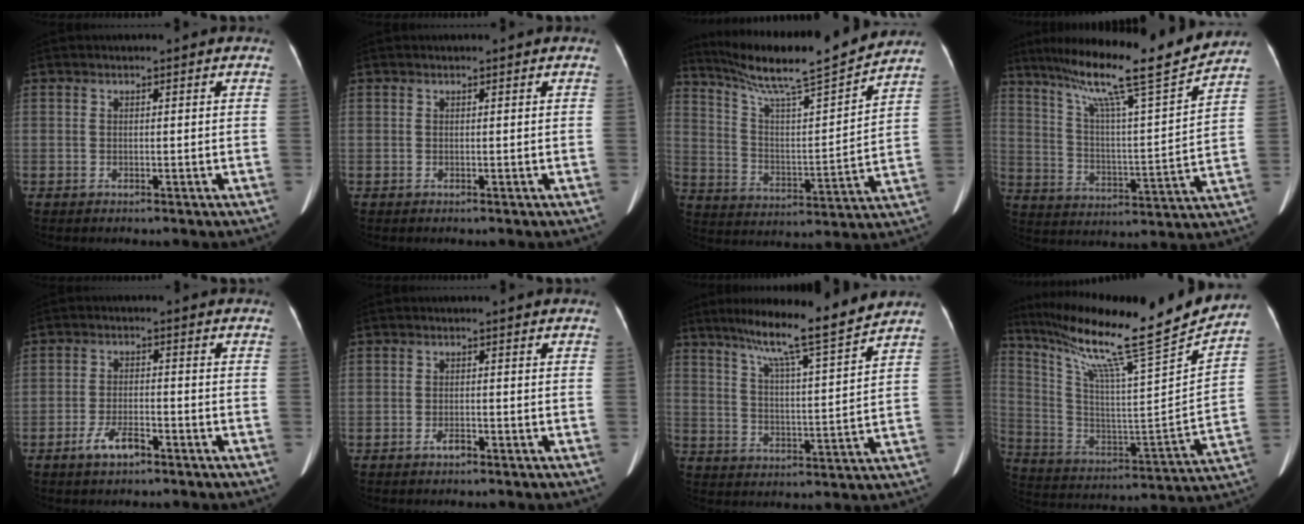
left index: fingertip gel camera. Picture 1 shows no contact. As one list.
[{"total": 0.0}, {"total": 18.1, "force": [16.2, -0.3, 8.1], "torque": [-0.141, -0.006, 0.261]}, {"total": 18.9, "force": [15.5, -0.6, 10.7], "torque": [-0.175, -0.002, 0.243]}, {"total": 4.4, "force": [-2.9, 1.4, 3.0], "torque": [-0.063, -0.001, -0.051]}, {"total": 1.5, "force": [-1.1, 0.5, 0.9], "torque": [-0.018, 0.000, -0.017]}, {"total": 12.3, "force": [10.4, -1.3, 6.4], "torque": [-0.100, 0.001, 0.161]}, {"total": 24.9, "force": [21.0, -0.7, 13.4], "torque": [-0.238, -0.038, 0.332]}]